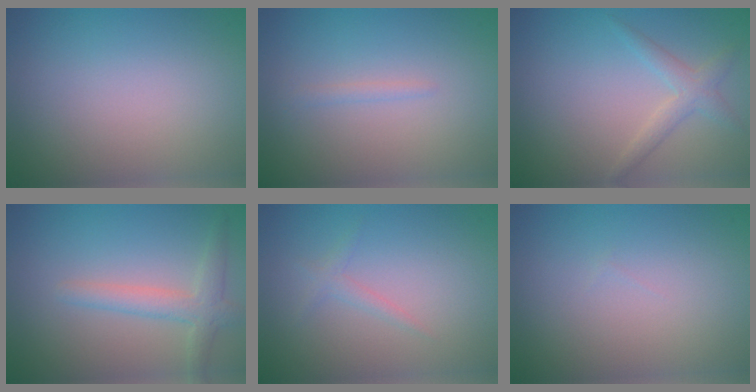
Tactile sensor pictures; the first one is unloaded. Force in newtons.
{"total": 0.8, "press": 0.7, "slide": 0.1}
{"total": 2.0, "press": 2.0, "slide": 0.1}
{"total": 2.8, "press": 2.8, "slide": 0.1}
{"total": 1.1, "press": 1.1, "slide": 0.0}
{"total": 0.0}